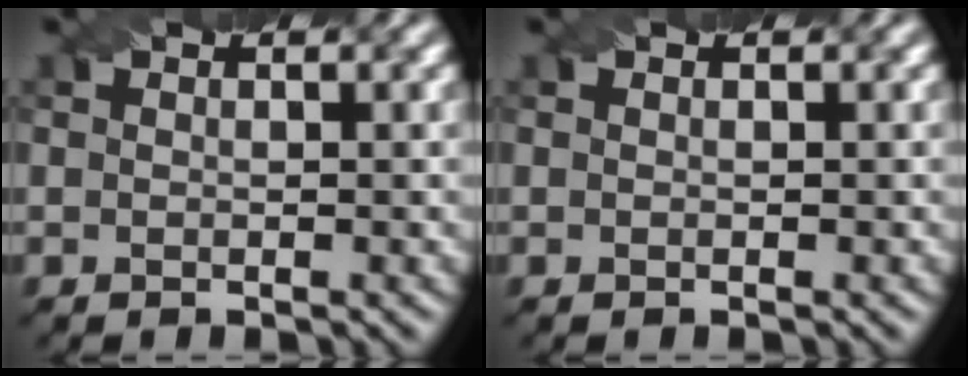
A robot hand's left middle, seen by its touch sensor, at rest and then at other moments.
{"total": 0.0}